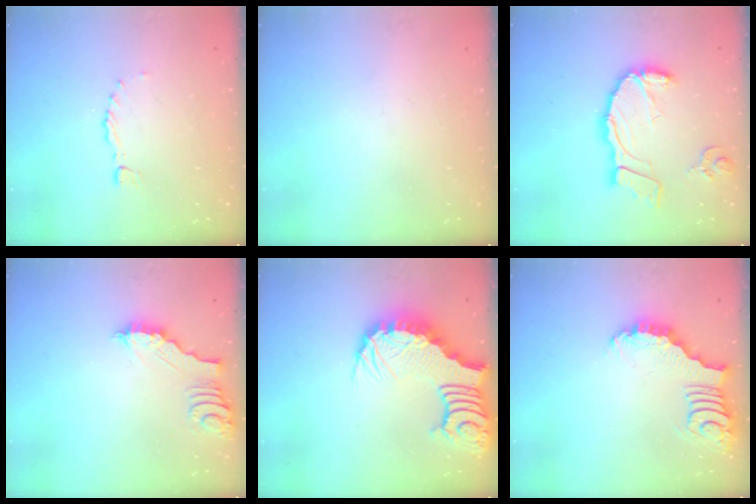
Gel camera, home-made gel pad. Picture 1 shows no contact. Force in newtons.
{"total": 0.0}
{"total": 15.5, "press": 15.4, "slide": 2.0}
{"total": 3.0, "press": 3.0, "slide": 0.2}
{"total": 5.1, "press": 5.0, "slide": 0.8}
{"total": 3.6, "press": 3.5, "slide": 0.5}